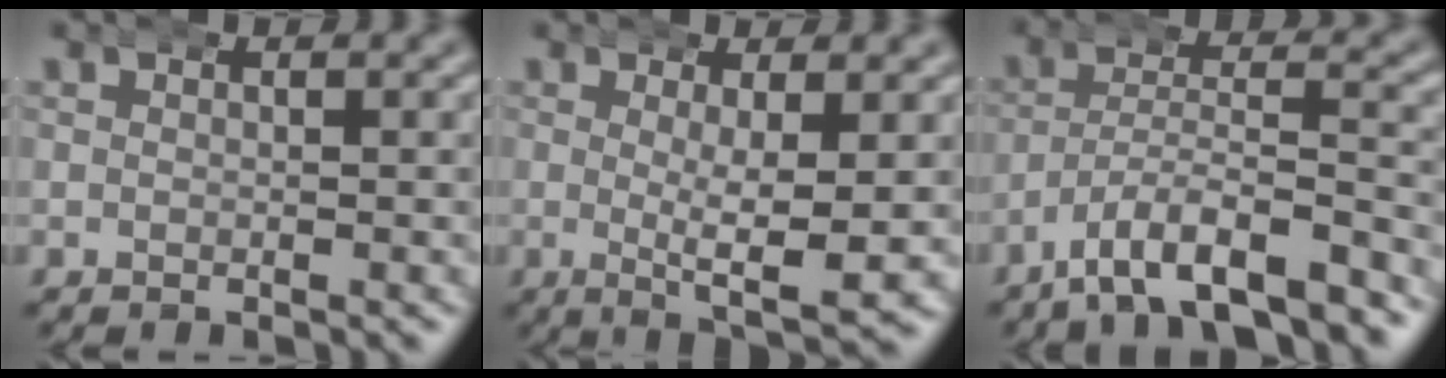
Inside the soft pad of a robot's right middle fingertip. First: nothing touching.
{"total": 6.0, "force": [-0.4, 1.5, 5.7], "torque": [-0.087, -0.019, 0.002]}
{"total": 6.8, "force": [-5.4, 1.8, 3.8], "torque": [-0.060, -0.001, -0.084]}